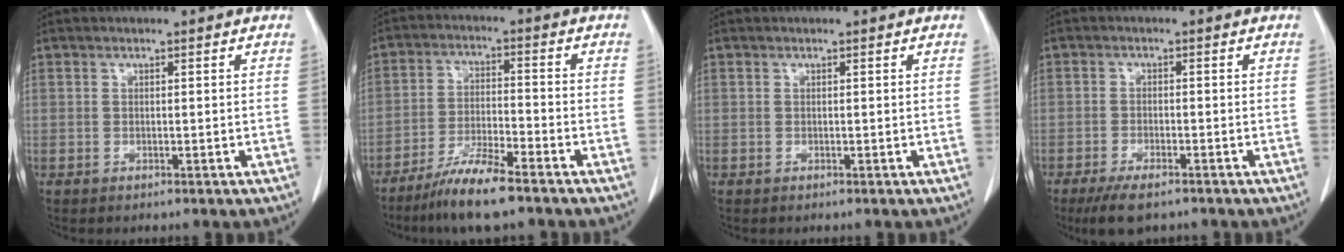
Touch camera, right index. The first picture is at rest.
{"total": 8.3, "force": [-6.4, 0.5, 5.3], "torque": [-0.105, -0.022, -0.121]}
{"total": 0.0}
{"total": 5.6, "force": [-4.2, 1.6, 3.4], "torque": [-0.063, -0.010, -0.068]}